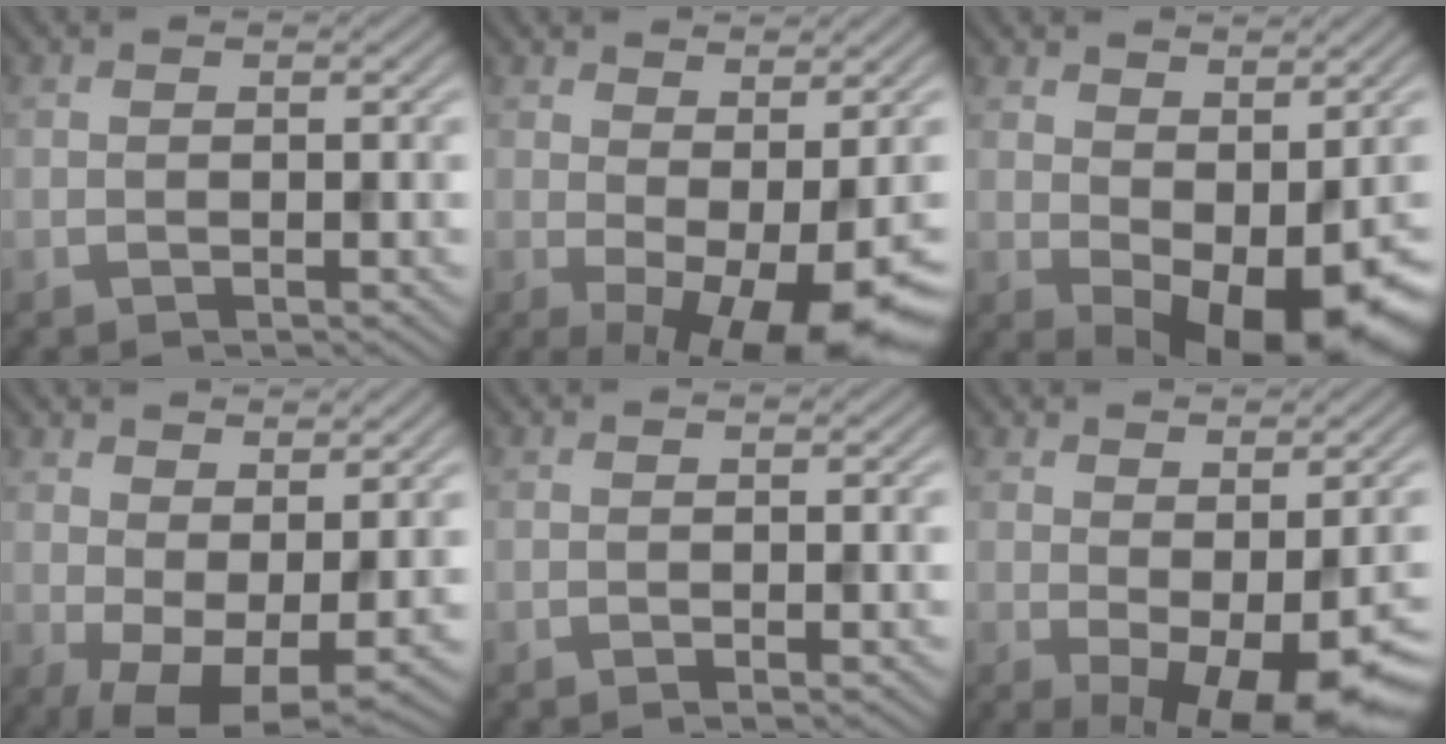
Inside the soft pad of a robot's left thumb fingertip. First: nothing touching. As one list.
[{"total": 8.9, "force": [-1.7, 3.2, 8.2], "torque": [-0.110, -0.008, -0.016]}, {"total": 9.2, "force": [-0.4, 5.3, 7.6], "torque": [-0.098, -0.021, 0.007]}, {"total": 7.6, "force": [0.6, 3.7, 6.6], "torque": [-0.118, -0.007, 0.018]}, {"total": 0.6, "force": [-0.2, 0.0, 0.6], "torque": [-0.009, -0.003, -0.004]}, {"total": 8.3, "force": [-2.1, 3.2, 7.3], "torque": [-0.103, -0.019, -0.015]}]